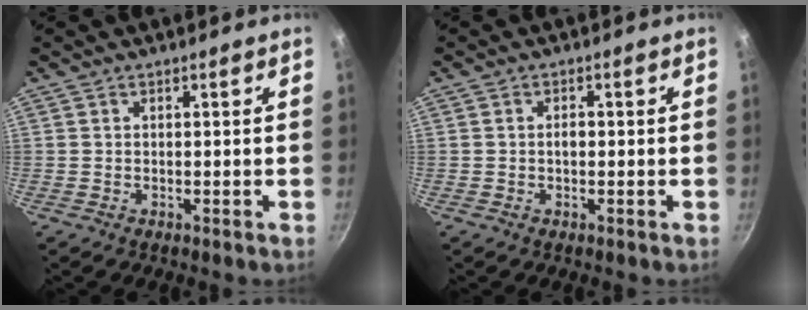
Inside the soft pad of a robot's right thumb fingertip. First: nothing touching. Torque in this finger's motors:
{"motor_torque": [0.50, 0.36, 0.63, 0.19, -0.04]}